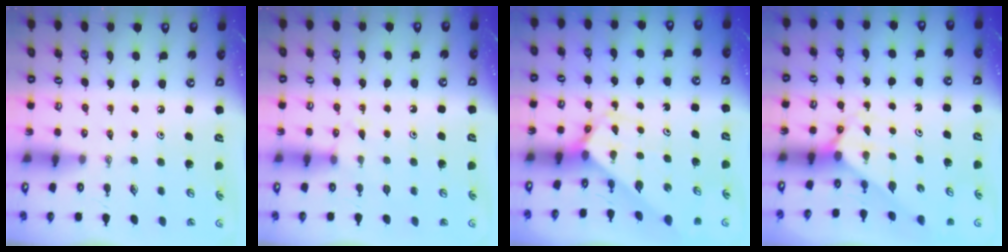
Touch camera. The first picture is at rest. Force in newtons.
{"total": 5.7, "press": 5.7, "slide": 0.6}
{"total": 2.6, "press": 2.6, "slide": 0.2}
{"total": 1.9, "press": 1.9, "slide": 0.2}